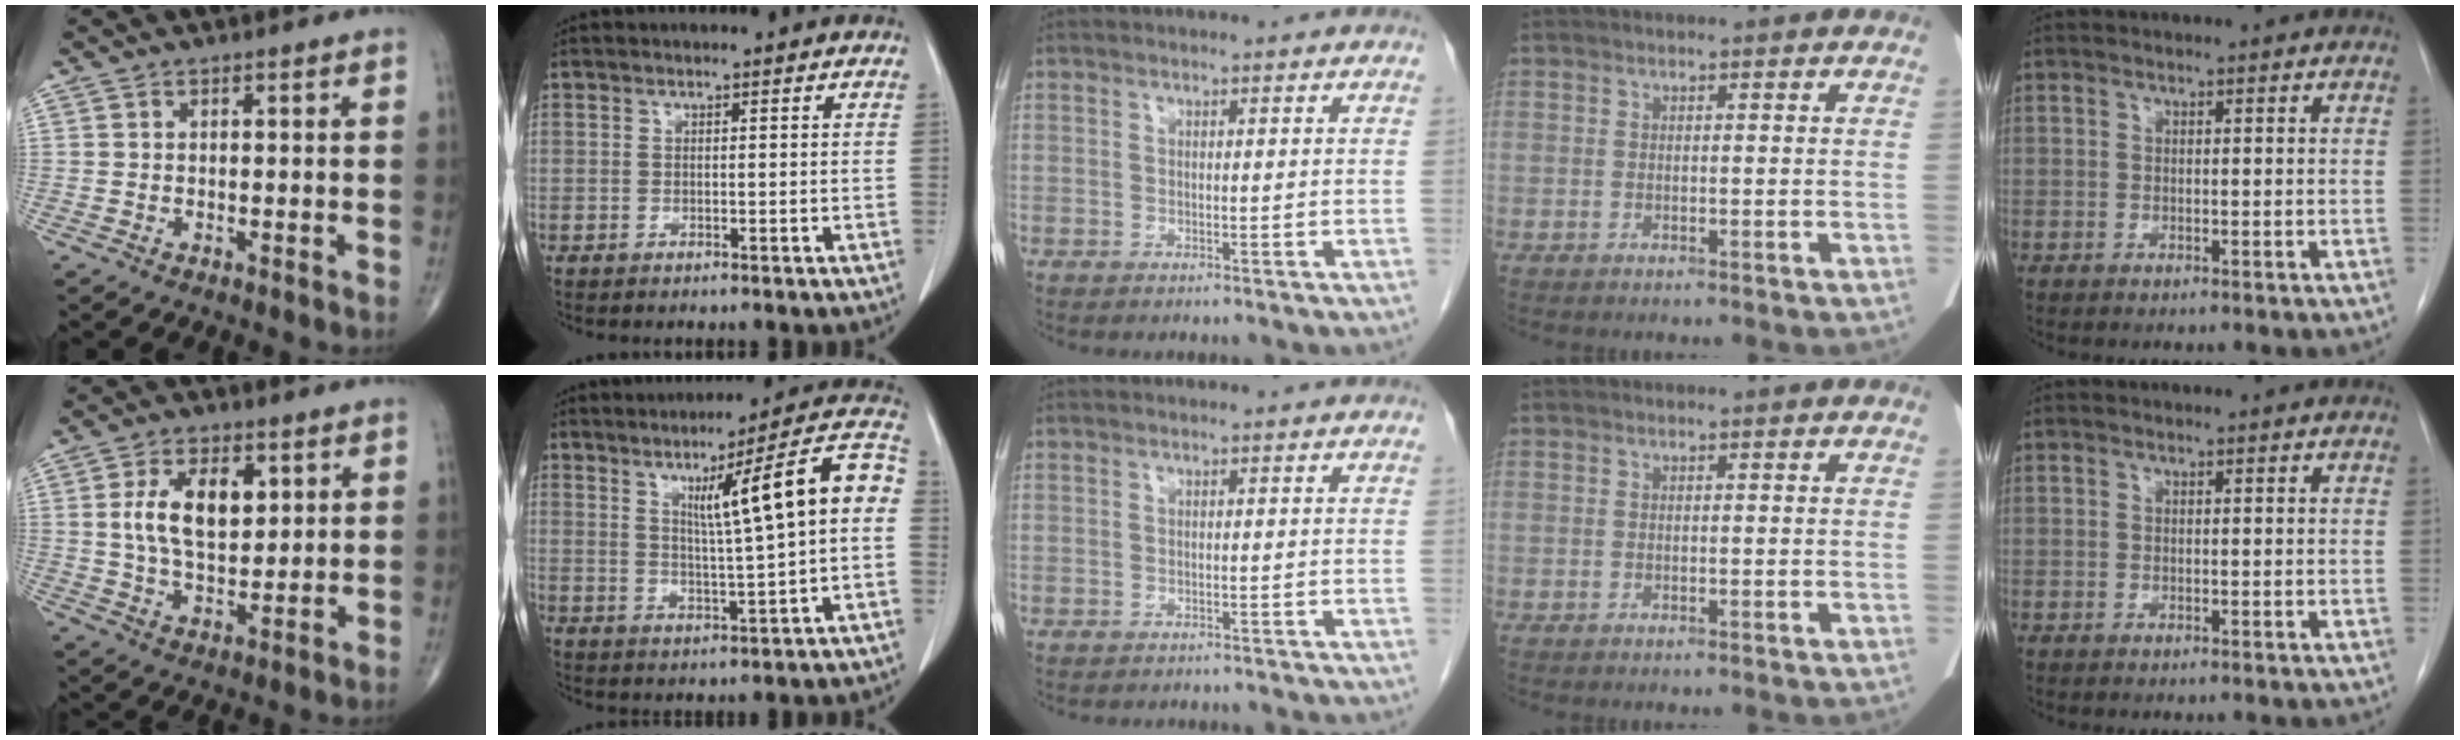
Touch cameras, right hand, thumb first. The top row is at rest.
{"thumb": {"total": 11.0, "force": [2.7, 6.1, 8.7], "torque": [-0.138, -0.008, 0.051]}, "index": {"total": 13.7, "force": [2.6, 0.0, 13.4], "torque": [-0.191, 0.021, 0.038]}, "middle": {"total": 5.0, "force": [-4.7, 1.4, 1.2], "torque": [-0.014, -0.004, -0.052]}}